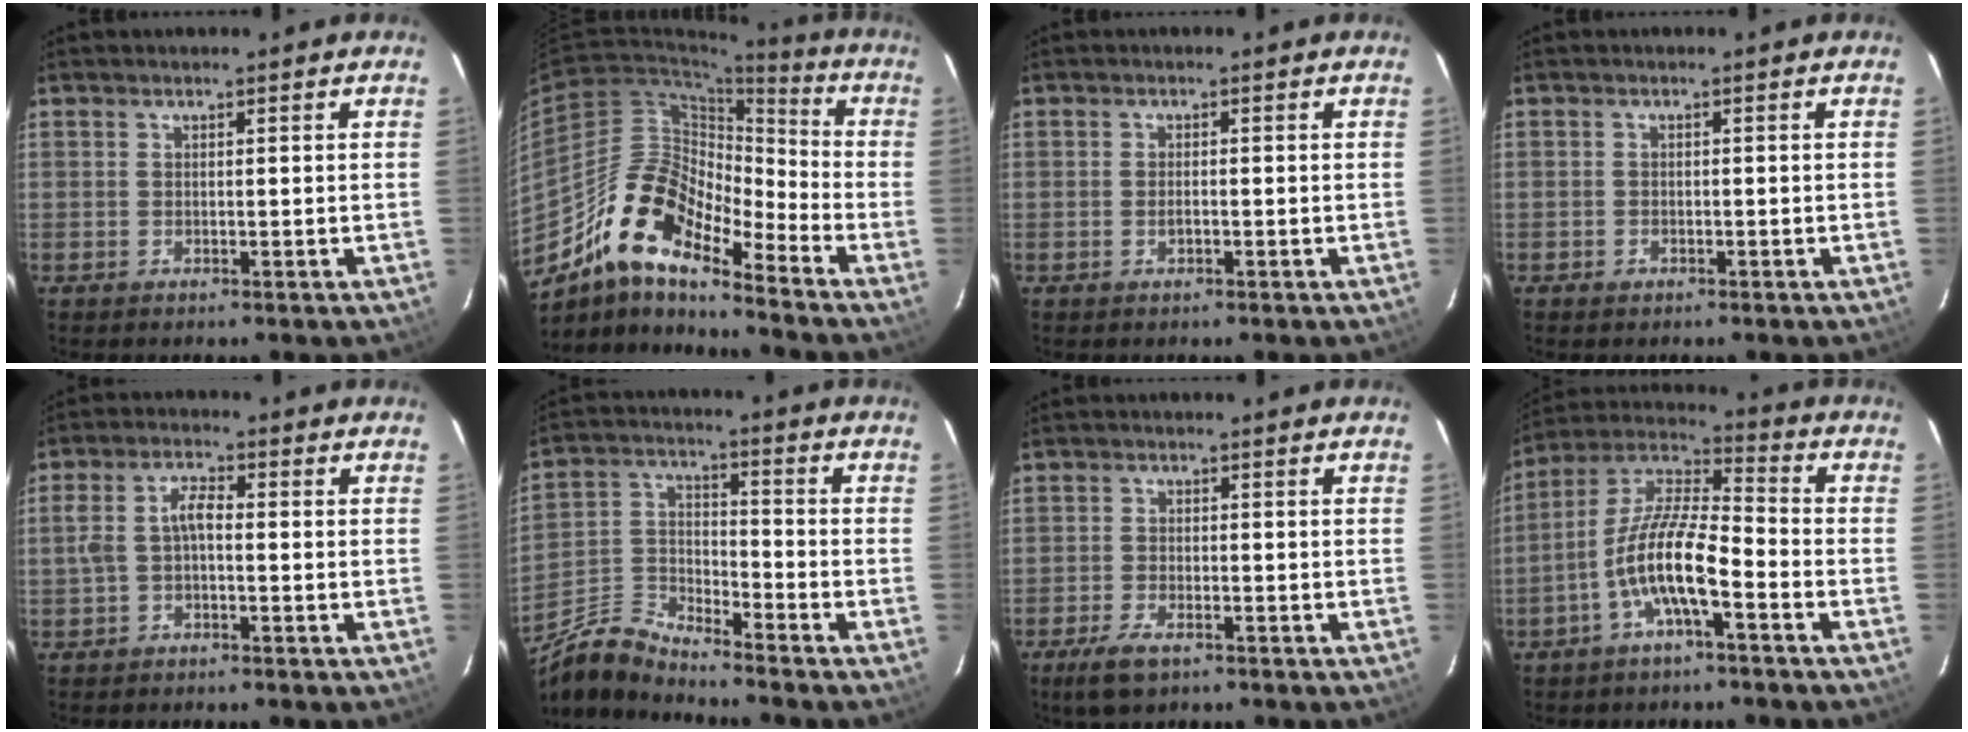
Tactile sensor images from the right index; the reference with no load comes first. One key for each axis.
{"total": 15.7, "fx": -11.5, "fy": 4.8, "fz": 9.5, "tx": -0.160, "ty": 0.000, "tz": -0.232}
{"total": 1.2, "fx": -0.5, "fy": 0.4, "fz": 1.0, "tx": -0.020, "ty": -0.001, "tz": -0.008}
{"total": 1.3, "fx": -0.8, "fy": 1.0, "fz": 0.2, "tx": -0.004, "ty": 0.002, "tz": -0.012}
{"total": 4.4, "fx": -1.0, "fy": 2.0, "fz": 3.8, "tx": -0.083, "ty": 0.015, "tz": -0.017}
{"total": 9.8, "fx": -8.4, "fy": 2.2, "fz": 4.6, "tx": -0.105, "ty": 0.005, "tz": -0.177}
{"total": 5.3, "fx": -3.6, "fy": 2.1, "fz": 3.2, "tx": -0.087, "ty": -0.011, "tz": -0.068}
{"total": 12.0, "fx": -5.2, "fy": 2.9, "fz": 10.5, "tx": -0.214, "ty": 0.004, "tz": -0.104}